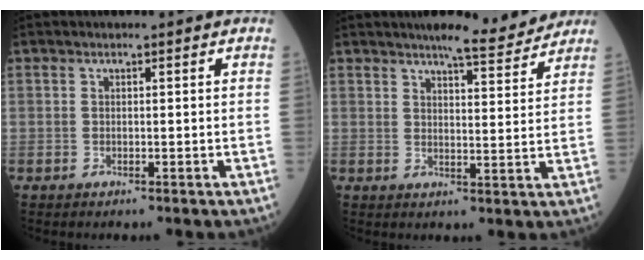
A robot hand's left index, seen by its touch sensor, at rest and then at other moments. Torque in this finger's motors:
{"motor_torque": [0.32, -0.33, 0.09, 0.05]}